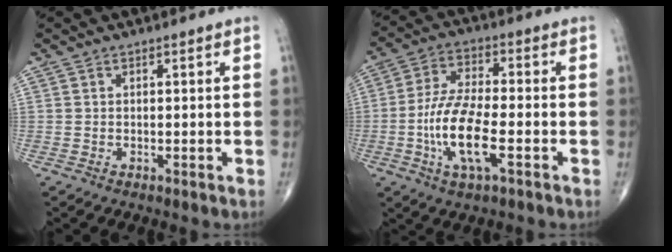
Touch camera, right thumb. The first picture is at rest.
{"total": 12.3, "force": [-3.6, 4.1, 11.0], "torque": [-0.230, 0.014, -0.070]}